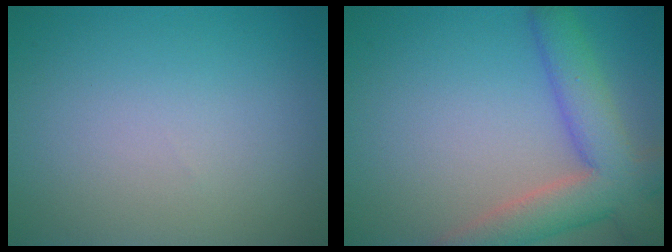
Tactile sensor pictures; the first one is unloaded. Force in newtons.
{"total": 6.9, "press": 6.8, "slide": 0.5}